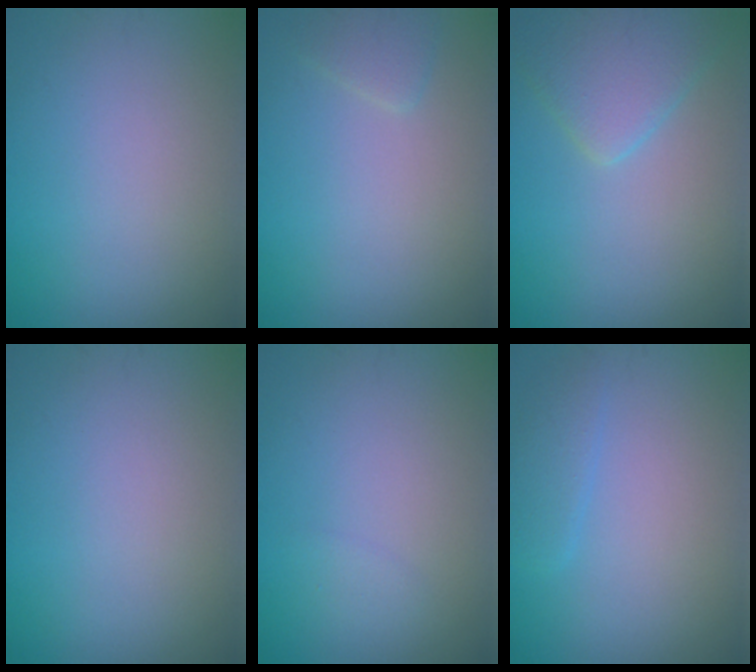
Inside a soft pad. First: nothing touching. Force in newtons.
{"total": 1.3, "press": 1.3, "slide": 0.1}
{"total": 4.0, "press": 4.0, "slide": 0.3}
{"total": 0.0}
{"total": 0.6, "press": 0.6, "slide": 0.0}
{"total": 1.7, "press": 1.7, "slide": 0.1}